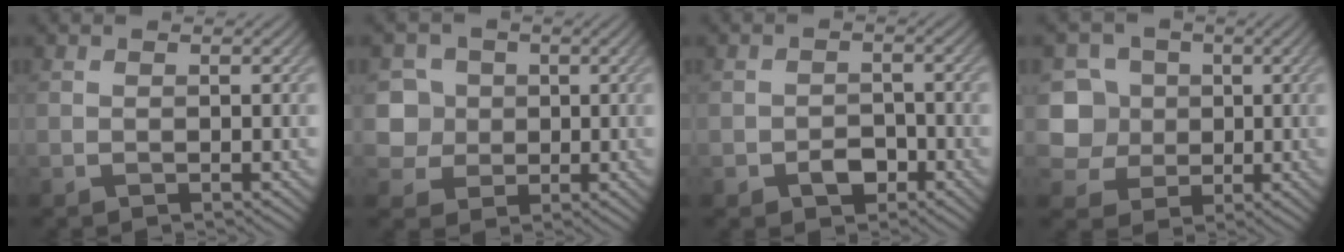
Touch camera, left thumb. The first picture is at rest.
{"total": 5.4, "force": [0.6, 5.2, 1.6], "torque": [-0.048, 0.007, 0.005]}
{"total": 2.9, "force": [-1.7, 2.0, 1.4], "torque": [-0.022, -0.002, -0.031]}
{"total": 7.7, "force": [0.5, 7.1, 2.8], "torque": [-0.099, 0.005, -0.008]}